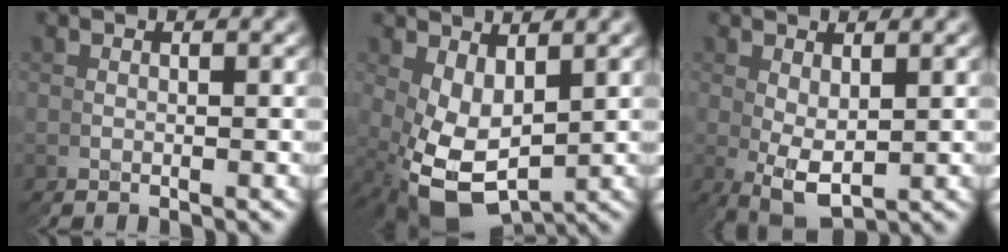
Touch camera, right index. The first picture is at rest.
{"total": 8.4, "force": [-1.1, 6.6, 5.1], "torque": [-0.128, -0.061, 0.009]}
{"total": 6.4, "force": [-1.9, 4.3, 4.3], "torque": [-0.079, -0.038, -0.007]}